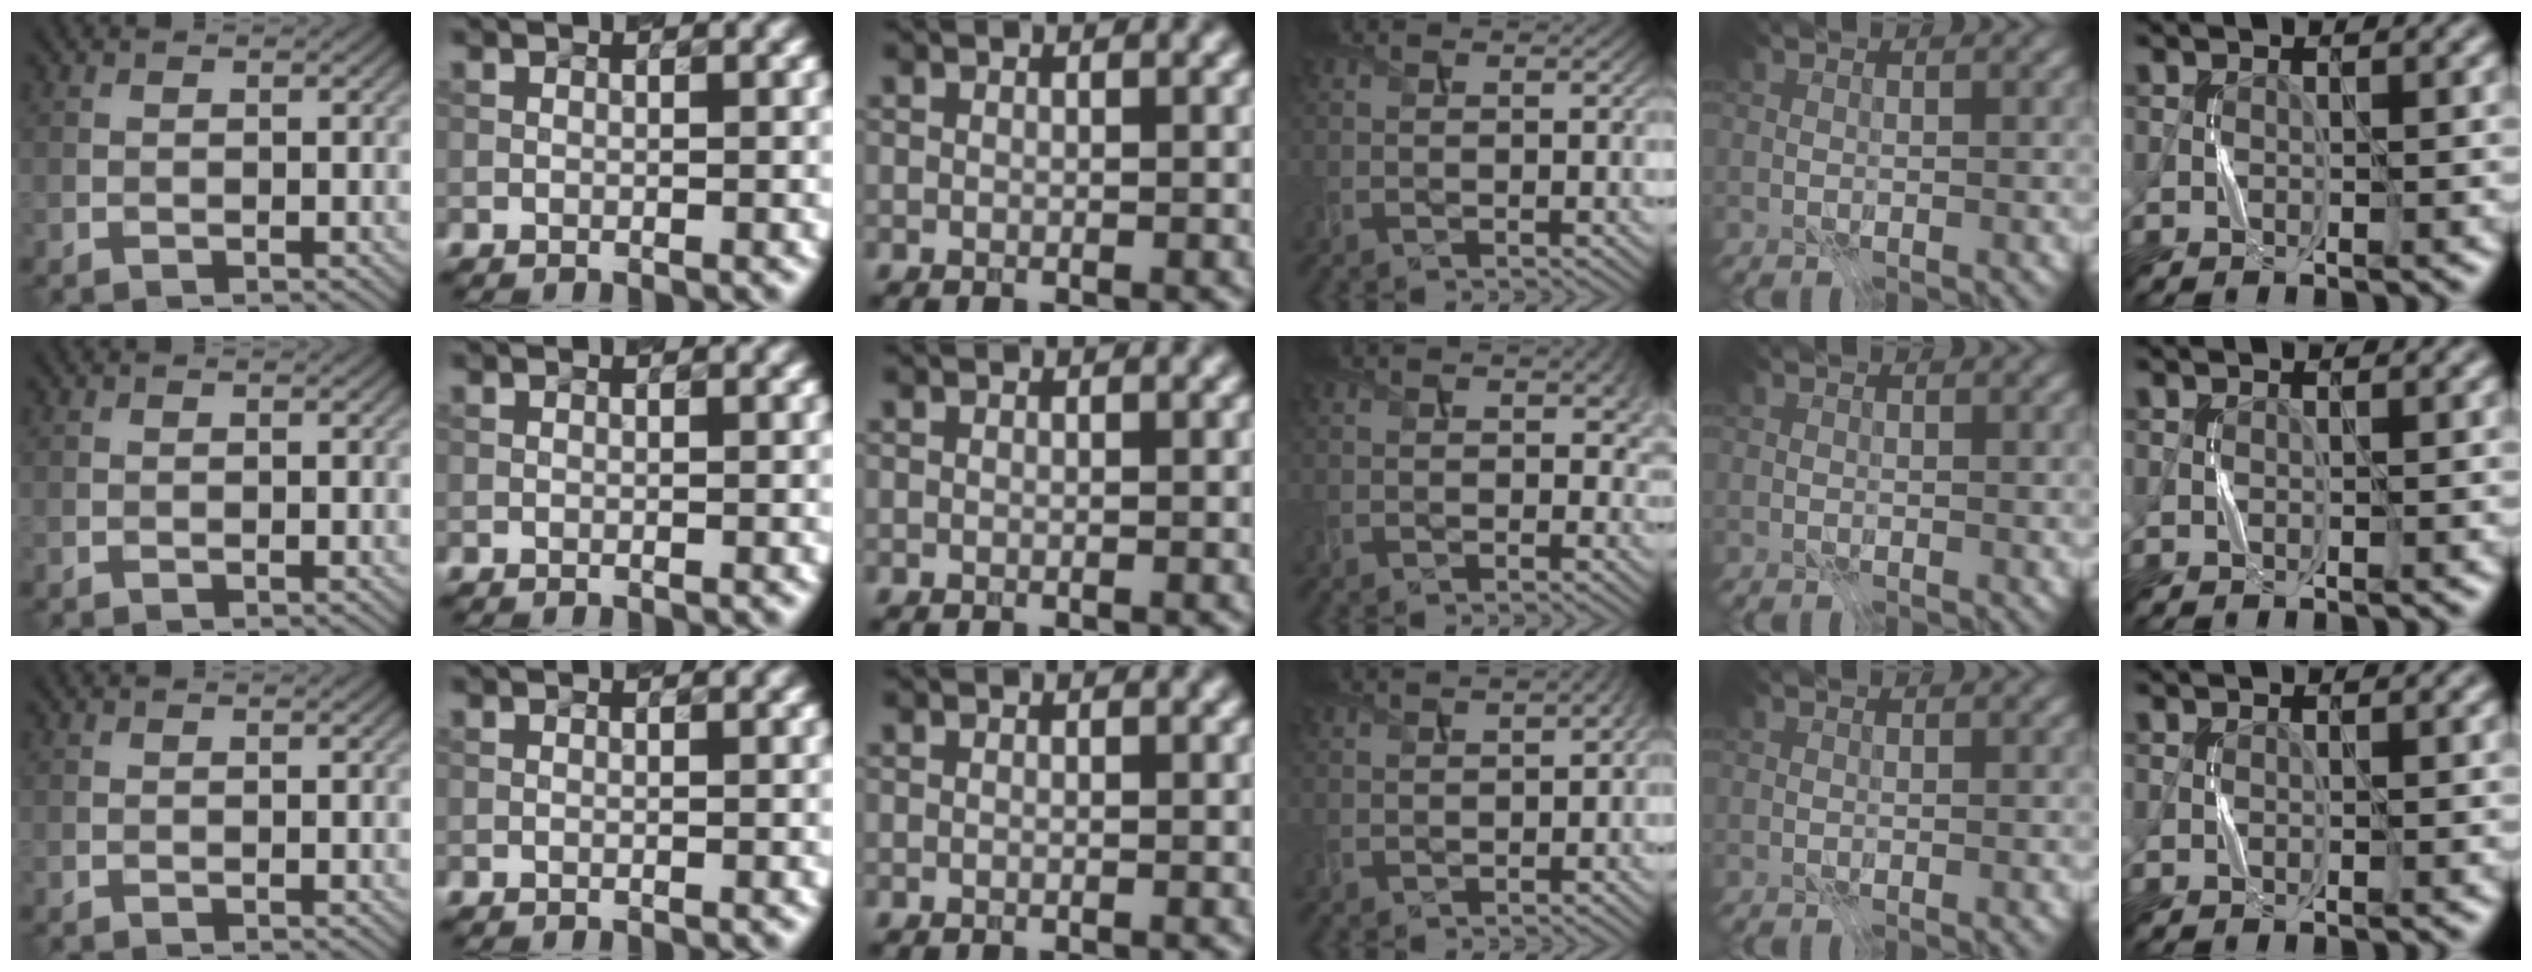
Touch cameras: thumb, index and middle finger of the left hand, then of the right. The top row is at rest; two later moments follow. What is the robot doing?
{"motion": "press", "object": "syringe"}